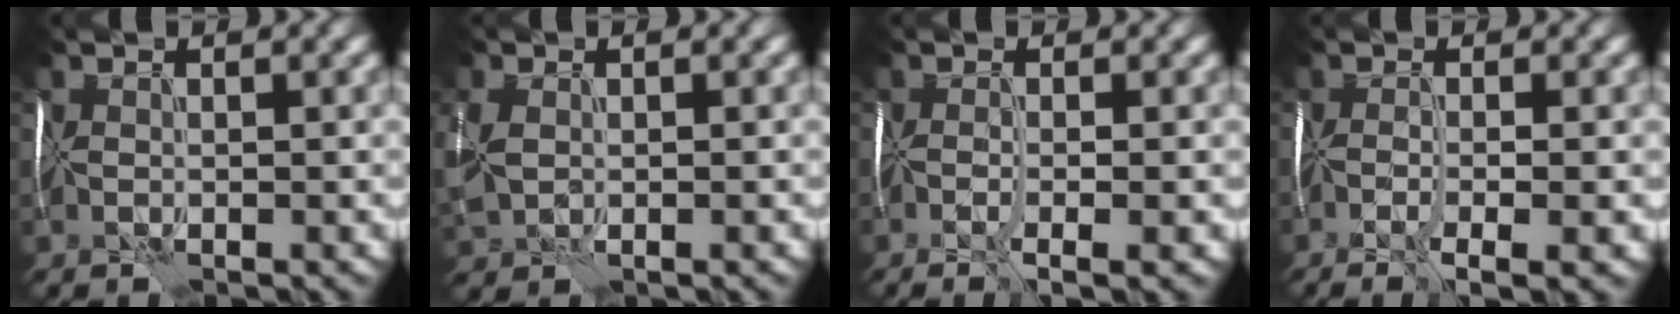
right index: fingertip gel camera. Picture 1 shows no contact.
{"total": 4.3, "force": [0.2, 2.9, 3.1], "torque": [-0.080, -0.005, 0.018]}
{"total": 3.4, "force": [-1.7, 0.8, 2.8], "torque": [-0.043, -0.004, -0.013]}
{"total": 4.8, "force": [-2.5, 1.3, 3.9], "torque": [-0.063, -0.010, -0.022]}